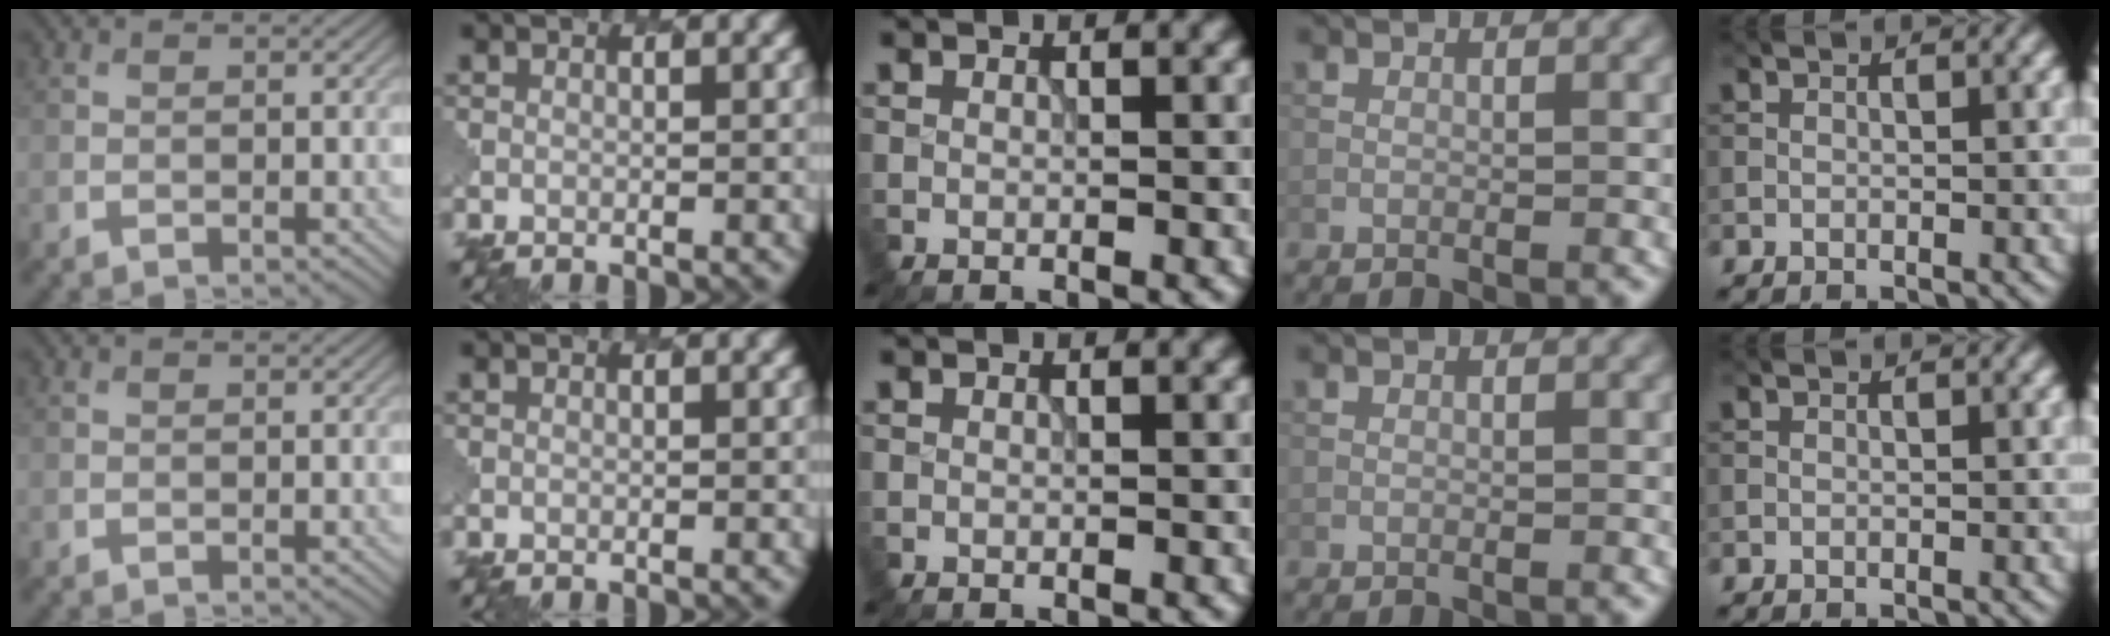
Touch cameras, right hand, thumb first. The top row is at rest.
{}